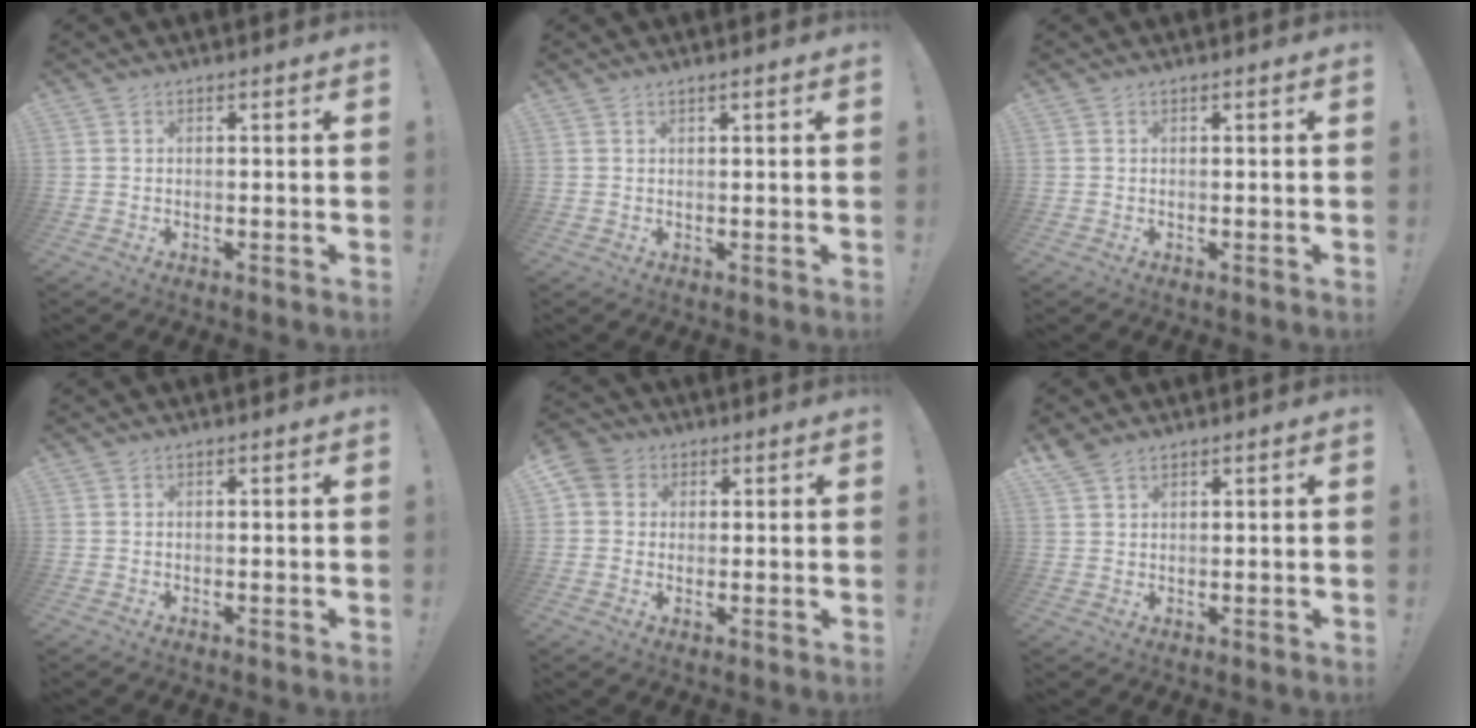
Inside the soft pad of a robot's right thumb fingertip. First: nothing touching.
{"total": 0.9, "force": [0.7, -0.1, 0.6], "torque": [-0.005, -0.002, 0.010]}
{"total": 0.0}
{"total": 0.0}
{"total": 5.3, "force": [1.2, 5.0, 1.4], "torque": [-0.029, 0.004, 0.027]}
{"total": 3.7, "force": [3.1, 1.4, 1.5], "torque": [-0.024, -0.017, 0.059]}